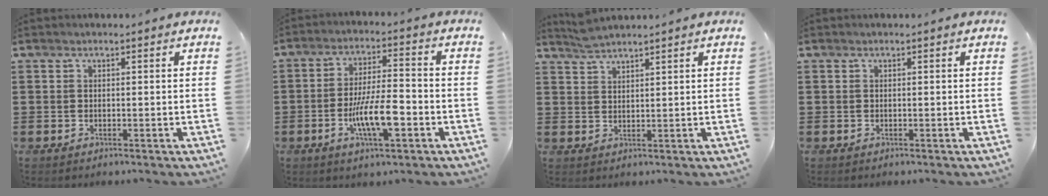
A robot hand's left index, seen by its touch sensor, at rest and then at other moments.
{"total": 9.4, "force": [-3.1, 2.6, 8.4], "torque": [-0.169, -0.004, -0.060]}
{"total": 2.6, "force": [2.5, 0.0, 0.6], "torque": [-0.017, -0.001, 0.048]}
{"total": 0.0}